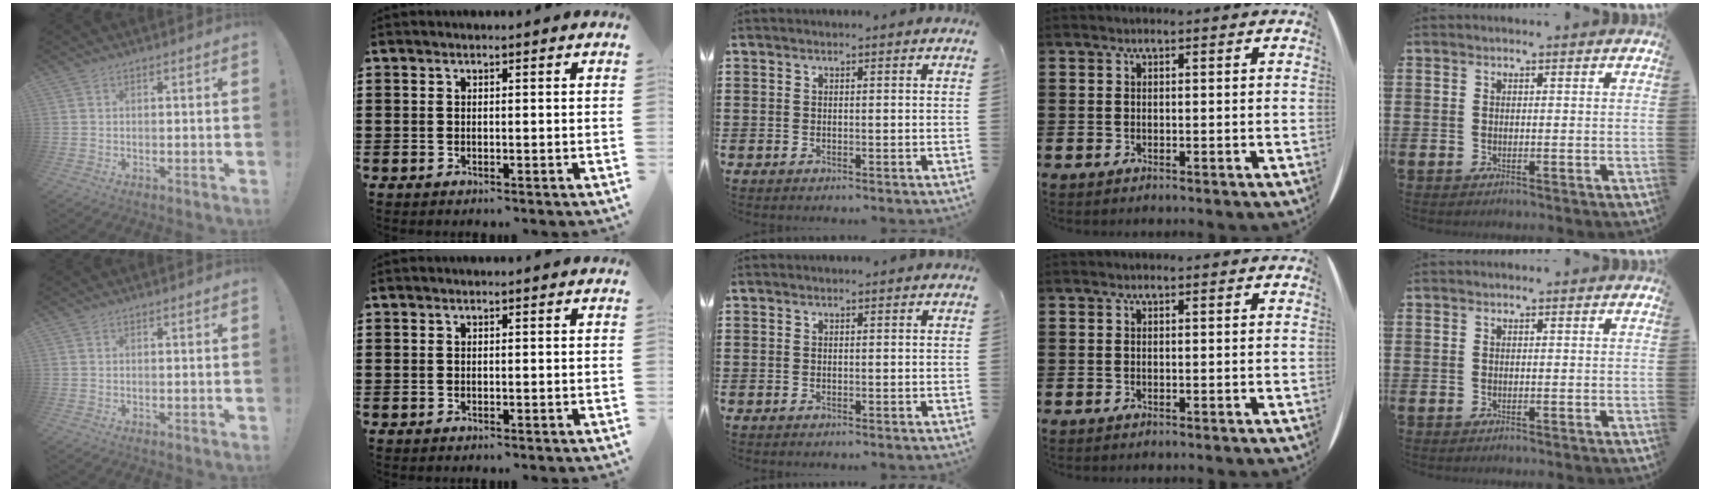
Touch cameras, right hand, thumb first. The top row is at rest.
{}